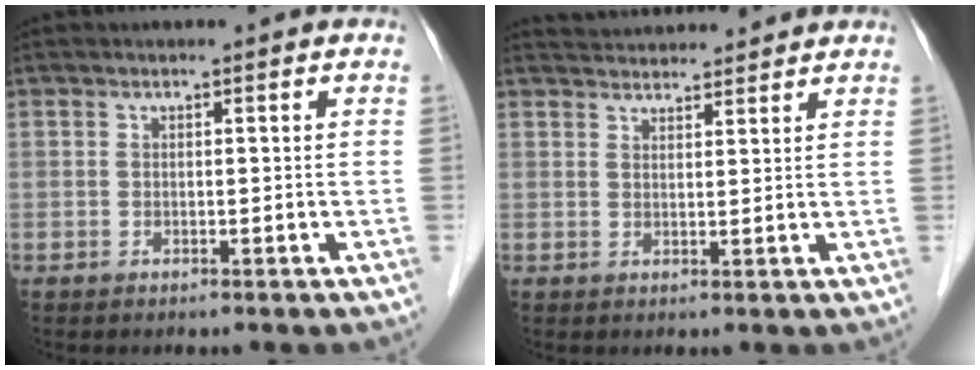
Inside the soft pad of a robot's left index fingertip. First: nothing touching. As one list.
[{"total": 7.3, "force": [7.1, 1.0, 1.3], "torque": [-0.021, 0.031, 0.100]}]